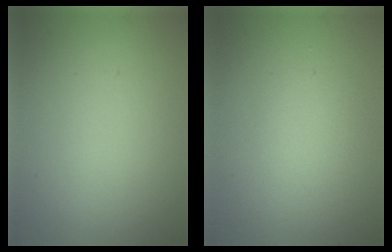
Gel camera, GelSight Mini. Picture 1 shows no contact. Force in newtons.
{"total": 1.5, "press": 1.5, "slide": 0.0}